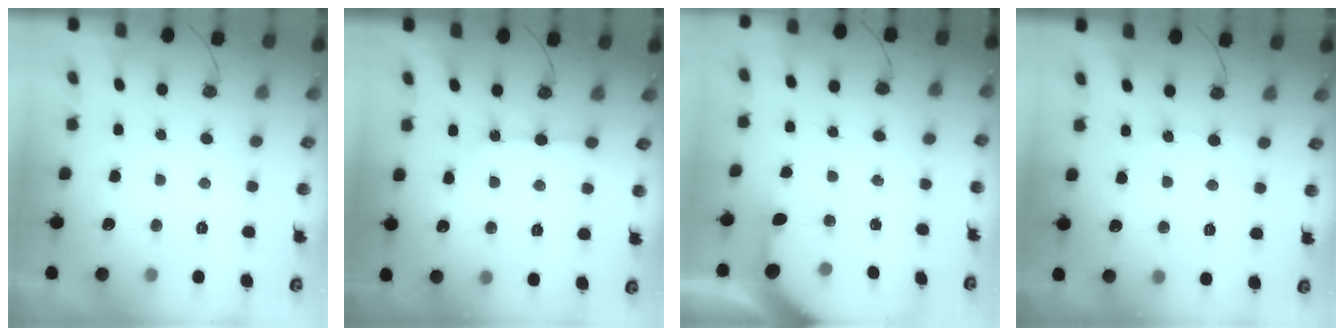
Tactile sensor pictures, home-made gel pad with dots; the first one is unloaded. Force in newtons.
{"total": 7.5, "press": 7.5, "slide": 0.8}
{"total": 5.1, "press": 5.1, "slide": 0.4}
{"total": 2.7, "press": 2.7, "slide": 0.5}